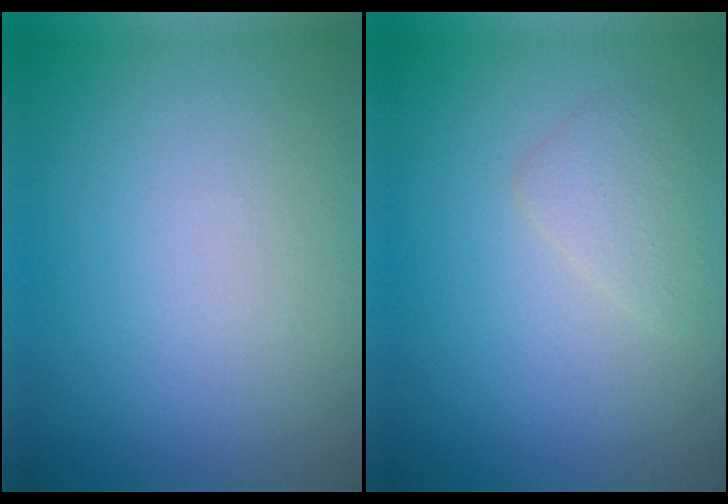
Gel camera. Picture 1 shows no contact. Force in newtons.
{"total": 1.7, "press": 1.7, "slide": 0.1}